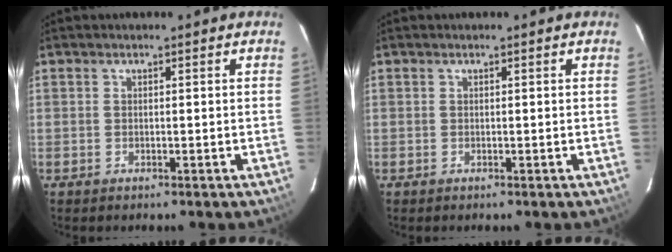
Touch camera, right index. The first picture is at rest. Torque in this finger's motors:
{"motor_torque": [0.46, 0.14, -0.02, 0.01]}